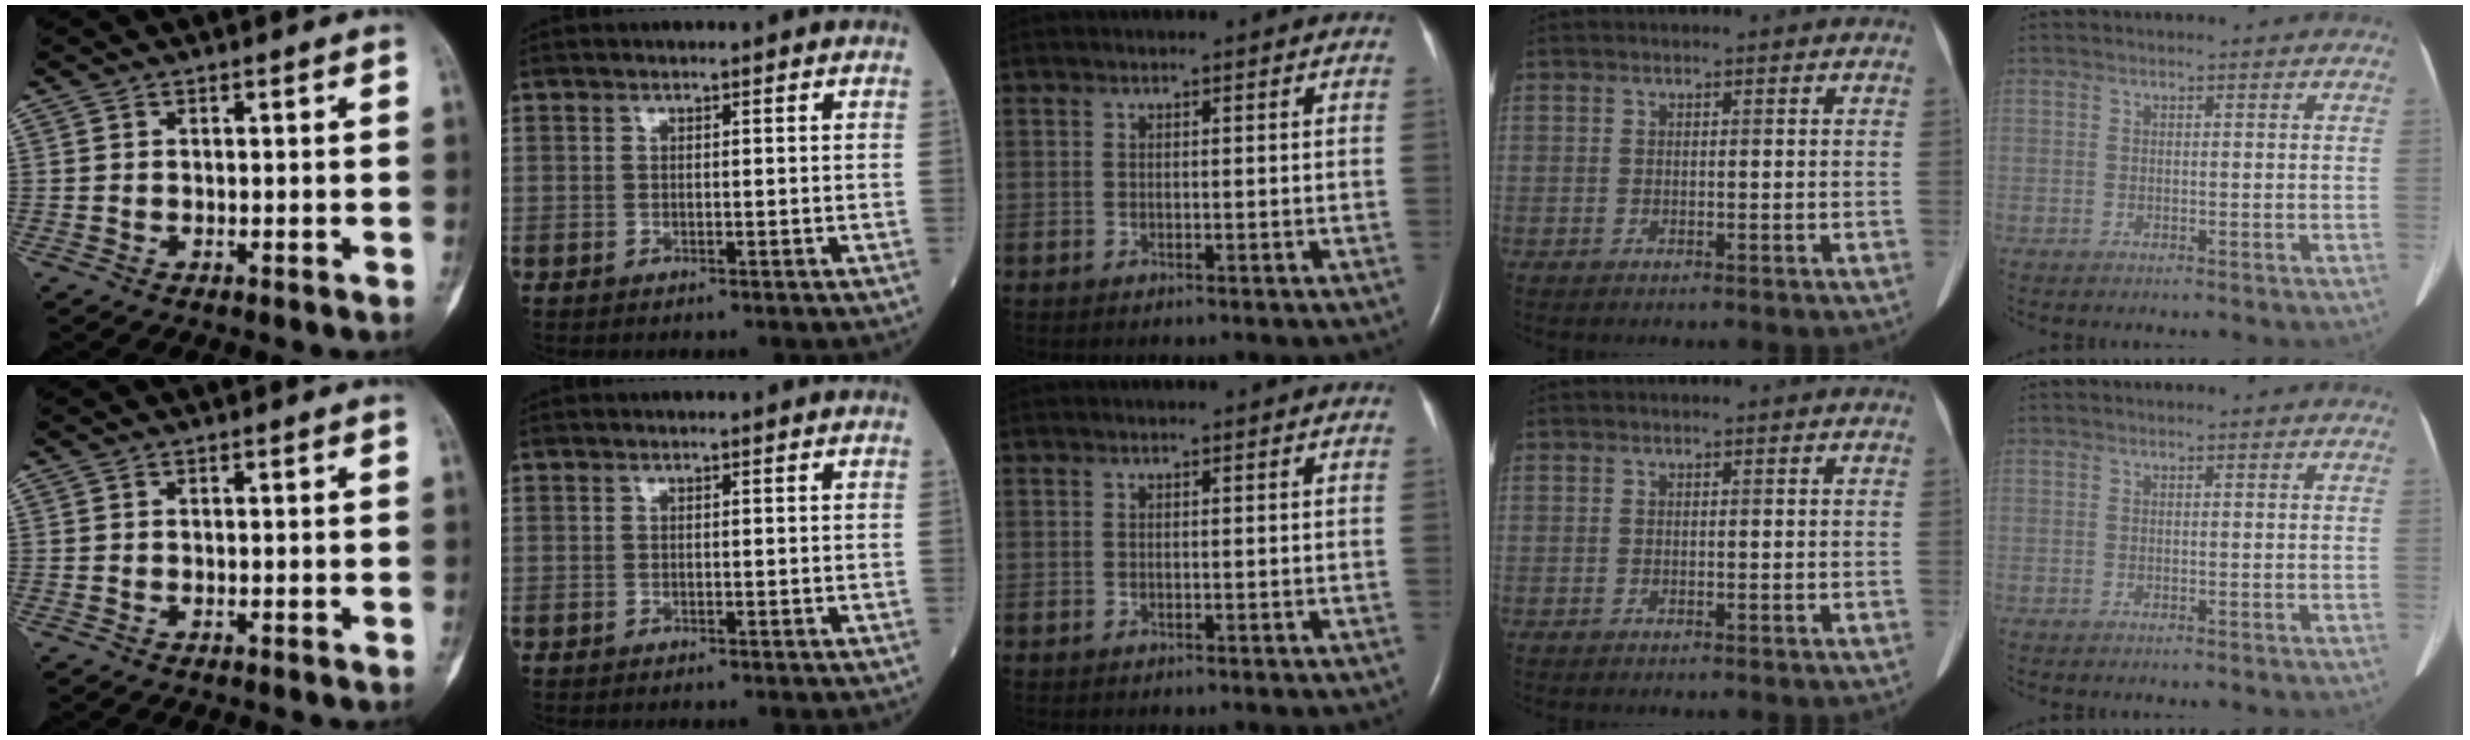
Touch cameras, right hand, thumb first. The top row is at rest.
{}